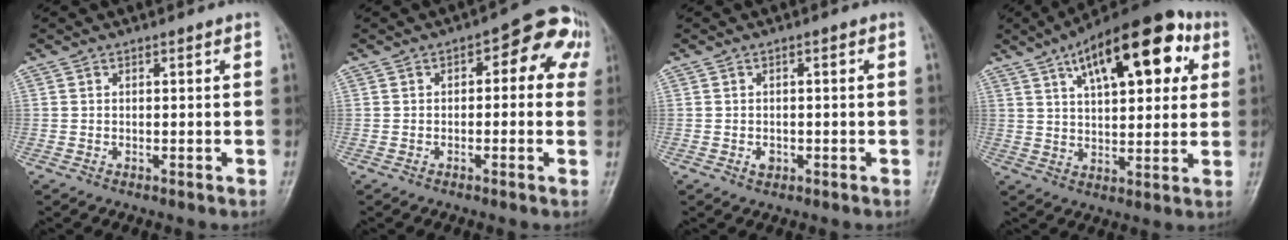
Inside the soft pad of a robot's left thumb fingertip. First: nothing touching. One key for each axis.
{"total": 8.7, "fx": 1.8, "fy": 5.0, "fz": 6.9, "tx": -0.038, "ty": 0.031, "tz": 0.007}
{"total": 1.5, "fx": -0.7, "fy": 1.2, "fz": 0.8, "tx": -0.004, "ty": 0.003, "tz": -0.012}
{"total": 20.1, "fx": 8.3, "fy": 8.8, "fz": 16.1, "tx": -0.212, "ty": 0.005, "tz": 0.123}